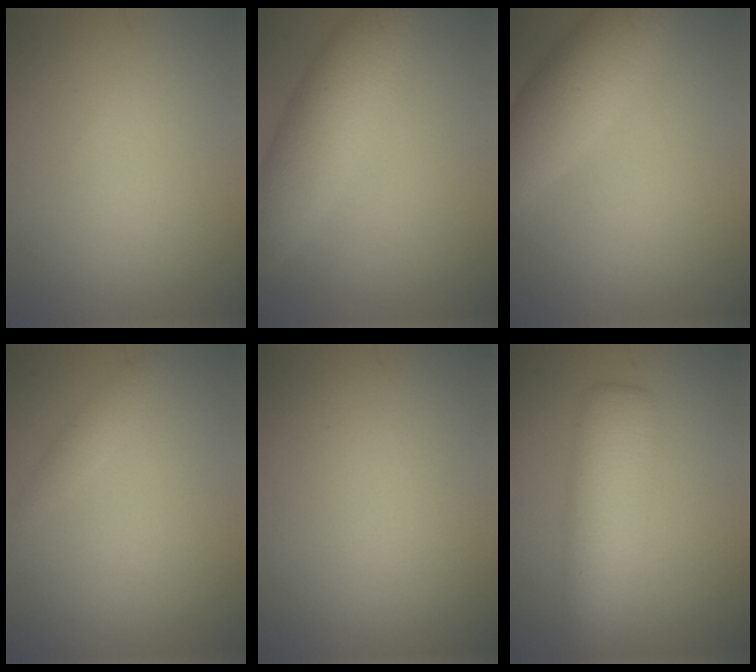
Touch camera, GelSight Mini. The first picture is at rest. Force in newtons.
{"total": 5.8, "press": 5.8, "slide": 0.1}
{"total": 4.9, "press": 4.9, "slide": 0.1}
{"total": 1.0, "press": 1.0, "slide": 0.1}
{"total": 0.0}
{"total": 4.9, "press": 4.9, "slide": 0.1}